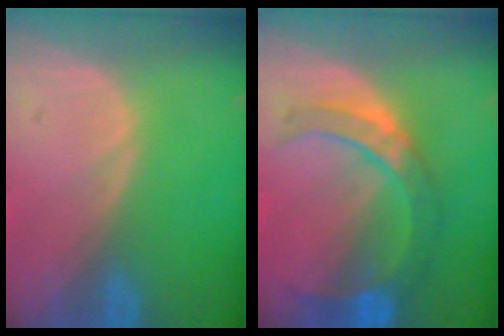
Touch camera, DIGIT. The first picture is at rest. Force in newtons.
{"total": 7.1, "press": 7.0, "slide": 0.8}